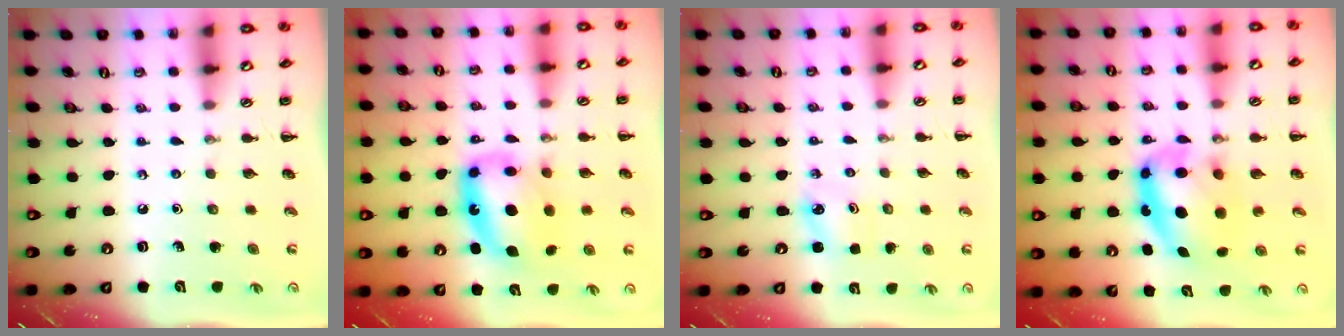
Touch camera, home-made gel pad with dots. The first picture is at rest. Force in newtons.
{"total": 12.2, "press": 11.8, "slide": 3.1}
{"total": 2.2, "press": 2.2, "slide": 0.3}
{"total": 9.6, "press": 9.3, "slide": 2.2}